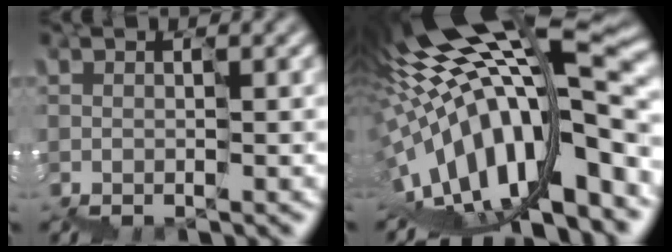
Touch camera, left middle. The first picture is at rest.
{"total": 14.9, "force": [-2.6, 4.5, 13.9], "torque": [-0.224, 0.045, -0.048]}